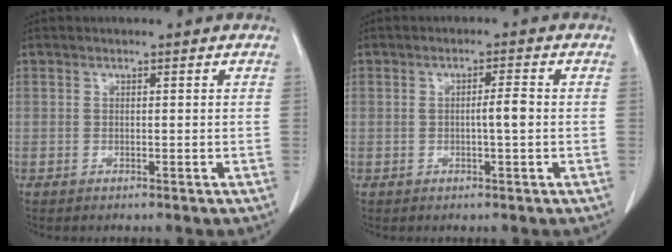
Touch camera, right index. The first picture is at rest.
{"total": 2.7, "force": [-0.1, 0.1, 2.7], "torque": [-0.046, 0.001, -0.004]}